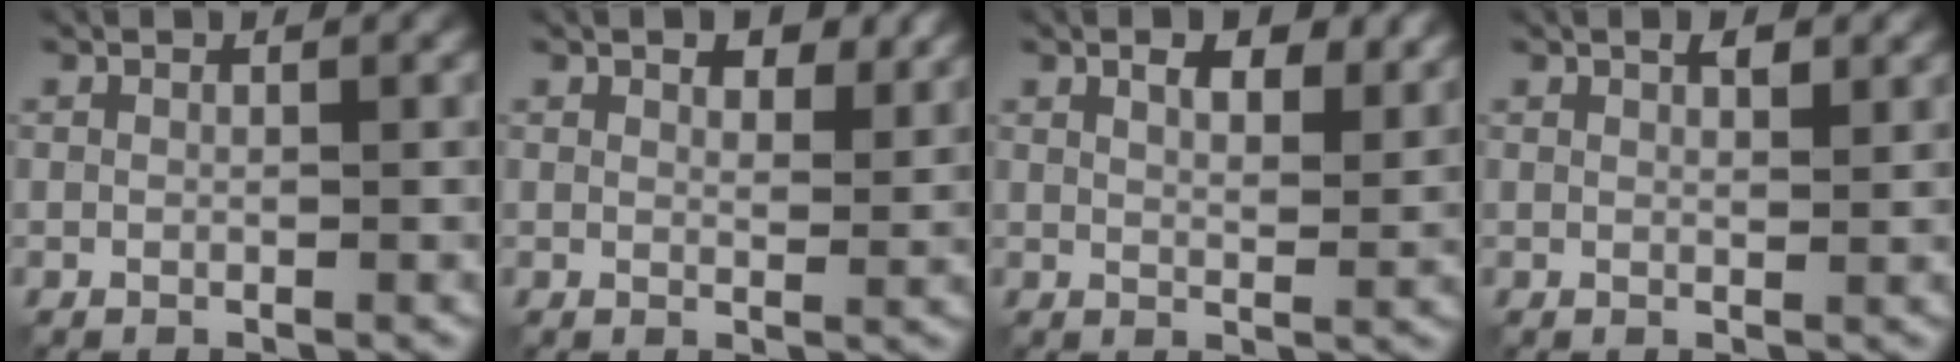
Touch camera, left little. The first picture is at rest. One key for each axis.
{"total": 3.2, "fx": 2.1, "fy": 1.5, "fz": 1.9, "tx": -0.030, "ty": -0.001, "tz": 0.031}
{"total": 4.0, "fx": 2.5, "fy": 1.6, "fz": 2.7, "tx": -0.044, "ty": -0.002, "tz": 0.035}
{"total": 1.5, "fx": 0.9, "fy": 0.6, "fz": 1.0, "tx": -0.015, "ty": 0.001, "tz": 0.016}